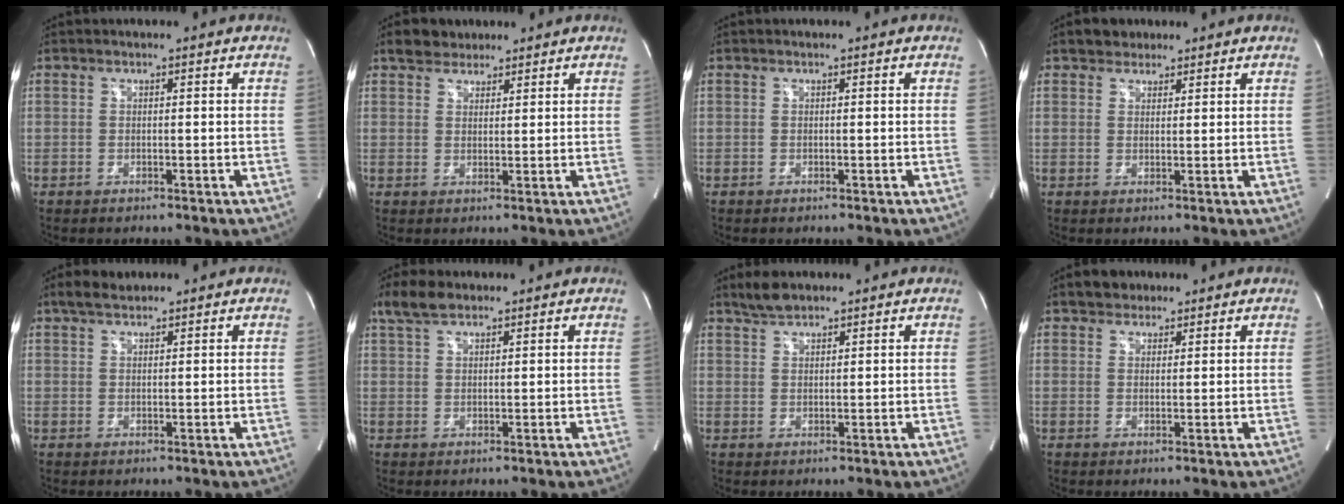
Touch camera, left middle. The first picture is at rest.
{"total": 3.8, "force": [2.9, 2.2, 0.8], "torque": [-0.019, 0.019, 0.052]}
{"total": 0.0}
{"total": 2.7, "force": [2.1, 1.8, 0.3], "torque": [-0.005, 0.014, 0.032]}
{"total": 2.8, "force": [2.3, 1.1, 1.3], "torque": [-0.030, 0.016, 0.041]}
{"total": 4.9, "force": [3.6, 1.8, 2.7], "torque": [-0.068, 0.020, 0.075]}
{"total": 3.2, "force": [2.8, 0.9, 1.2], "torque": [-0.032, 0.009, 0.055]}
{"total": 3.0, "force": [2.3, 1.9, 0.5], "torque": [-0.010, 0.014, 0.036]}